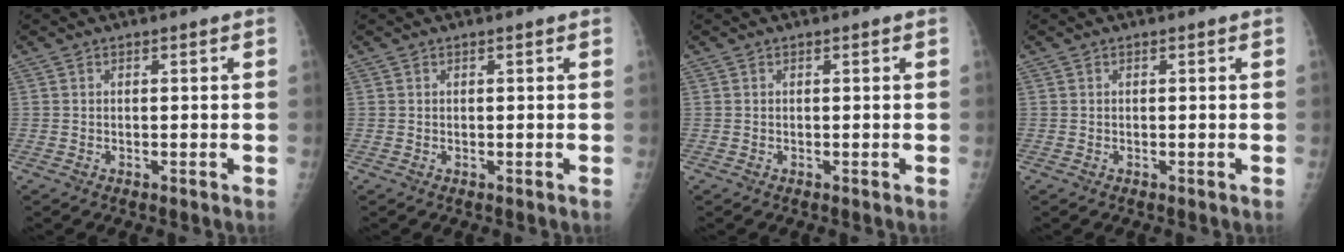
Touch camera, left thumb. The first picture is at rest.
{"total": 0.0}
{"total": 0.0}
{"total": 0.0}